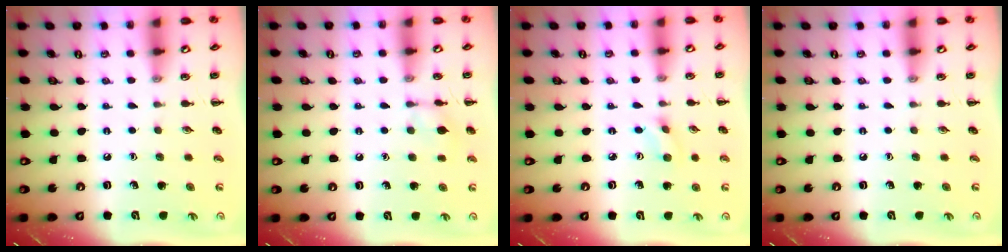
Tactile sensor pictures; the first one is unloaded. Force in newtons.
{"total": 6.9, "press": 6.7, "slide": 1.7}
{"total": 2.3, "press": 2.1, "slide": 0.8}
{"total": 0.0}